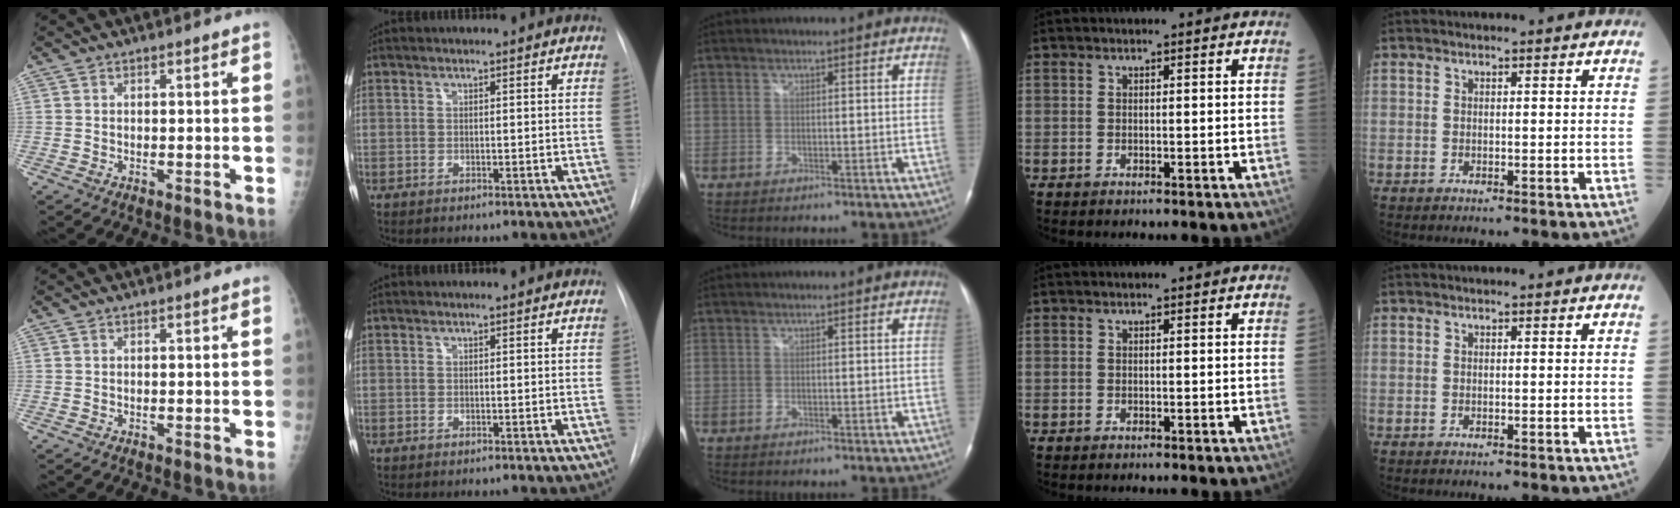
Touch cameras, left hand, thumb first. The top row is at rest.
{}